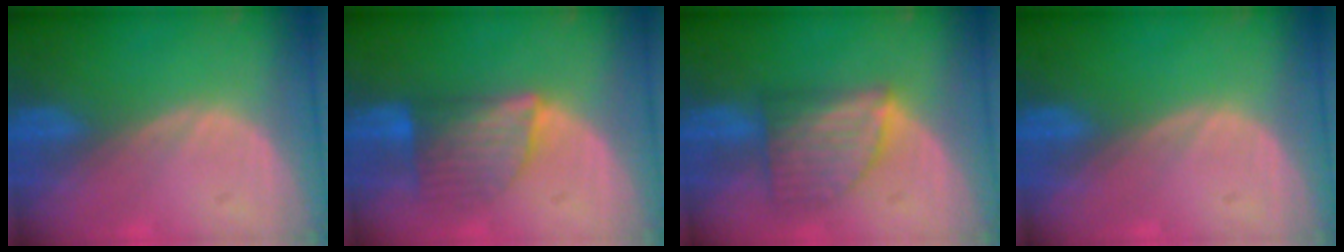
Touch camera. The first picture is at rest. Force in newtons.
{"total": 6.9, "press": 6.7, "slide": 1.6}
{"total": 7.1, "press": 6.6, "slide": 2.6}
{"total": 0.0}